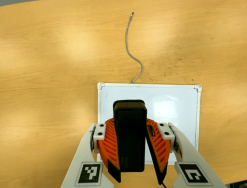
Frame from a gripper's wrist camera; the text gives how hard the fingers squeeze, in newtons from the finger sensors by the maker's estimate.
{"total": 11.0, "left": 10.0, "right": 12.0}